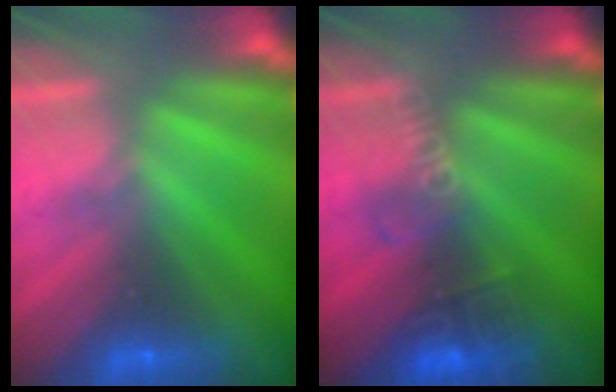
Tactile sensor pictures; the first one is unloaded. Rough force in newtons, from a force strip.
{"total": 2.8}